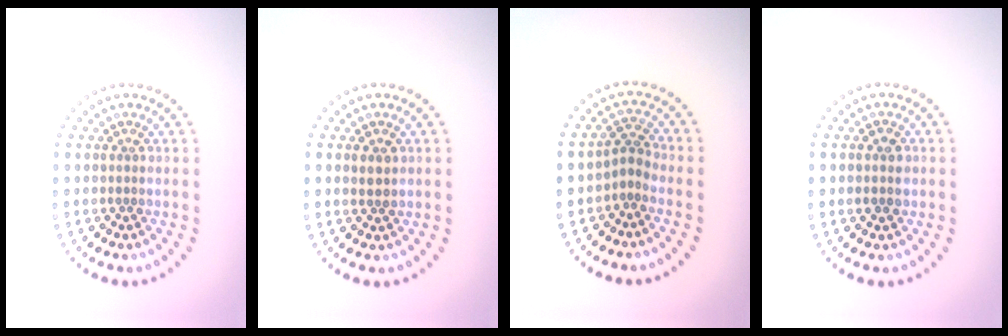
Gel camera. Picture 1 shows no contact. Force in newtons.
{"total": 1.2, "press": 1.1, "slide": 0.5}
{"total": 1.9, "press": 1.2, "slide": 1.5}
{"total": 2.0, "press": 2.0, "slide": 0.1}